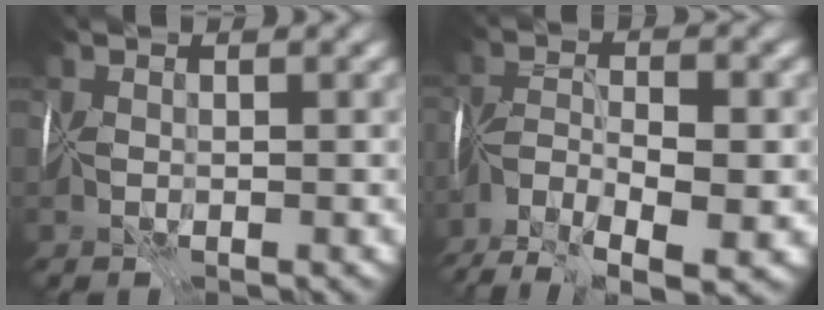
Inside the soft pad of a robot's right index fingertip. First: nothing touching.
{"total": 7.9, "force": [-5.2, 2.4, 5.5], "torque": [-0.094, -0.006, -0.095]}